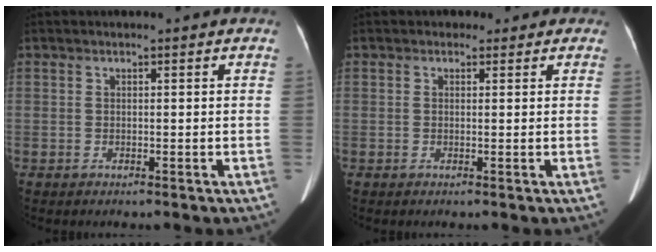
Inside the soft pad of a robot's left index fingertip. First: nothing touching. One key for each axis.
{"total": 1.5, "fx": 0.9, "fy": 1.3, "fz": 0.1, "tx": 0.007, "ty": 0.005, "tz": 0.005}